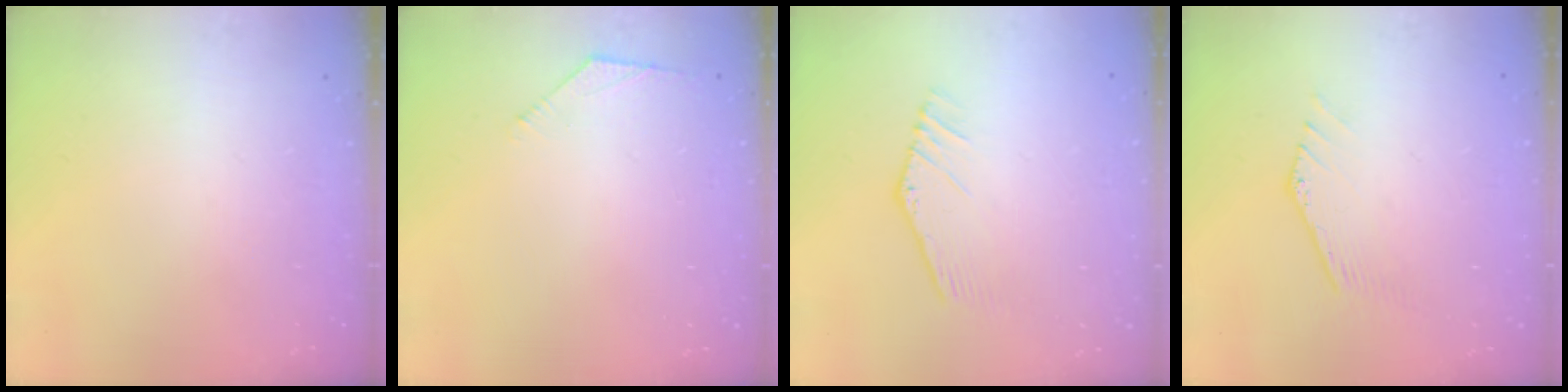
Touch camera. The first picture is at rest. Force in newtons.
{"total": 2.7, "press": 2.6, "slide": 0.6}
{"total": 4.5, "press": 4.5, "slide": 0.3}
{"total": 1.1, "press": 1.1, "slide": 0.3}